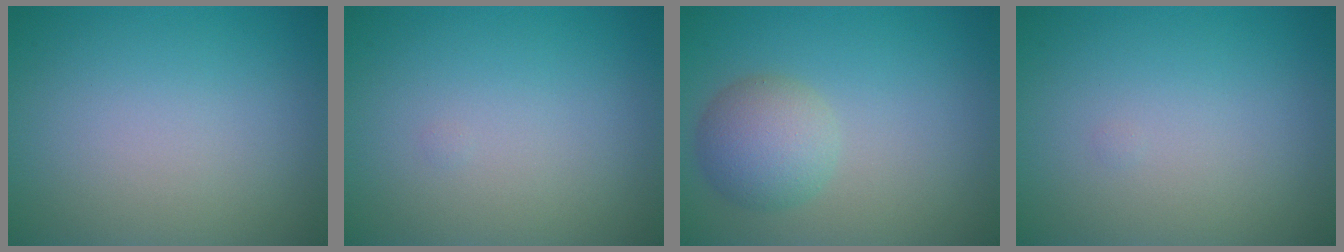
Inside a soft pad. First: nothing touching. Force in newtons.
{"total": 0.0}
{"total": 3.7, "press": 3.7, "slide": 0.3}
{"total": 0.0}